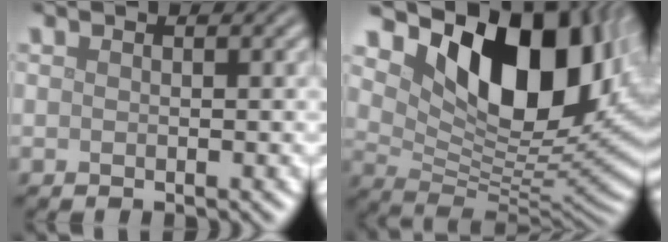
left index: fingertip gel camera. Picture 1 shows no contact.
{"total": 13.2, "force": [5.6, 7.0, 9.7], "torque": [-0.148, -0.011, 0.111]}